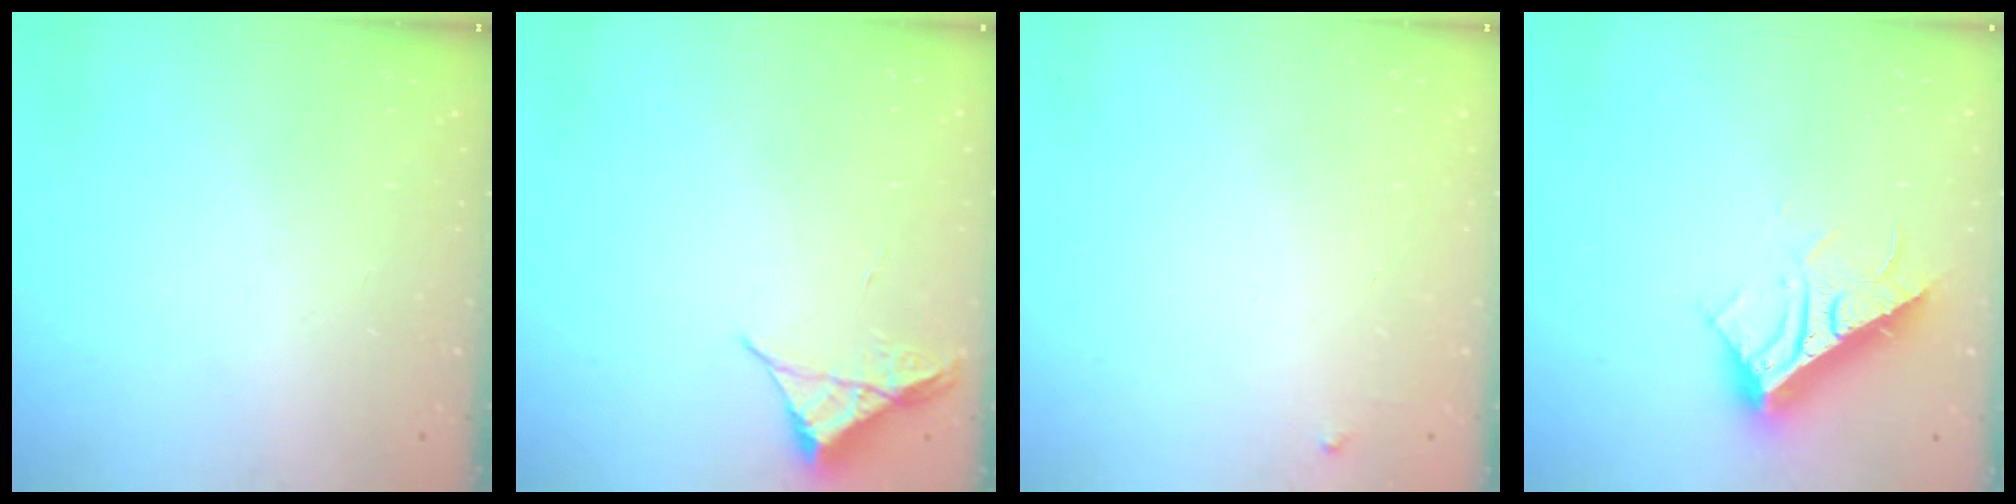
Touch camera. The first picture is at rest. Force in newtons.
{"total": 3.9, "press": 3.8, "slide": 0.5}
{"total": 3.5, "press": 3.4, "slide": 0.4}
{"total": 17.0, "press": 17.0, "slide": 0.3}